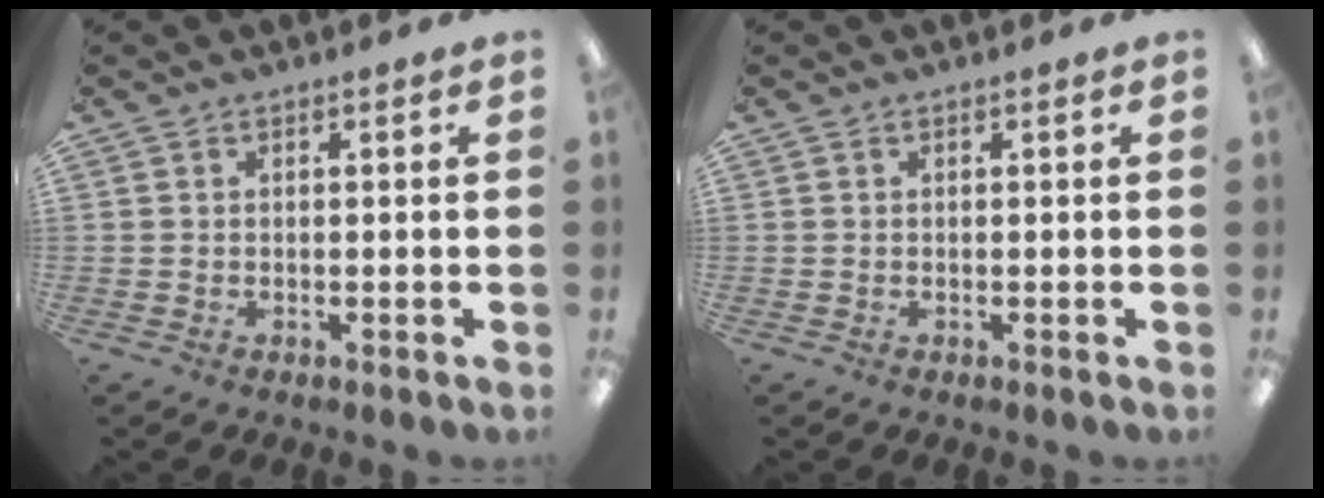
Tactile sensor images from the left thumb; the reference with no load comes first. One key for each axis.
{"total": 0.0}